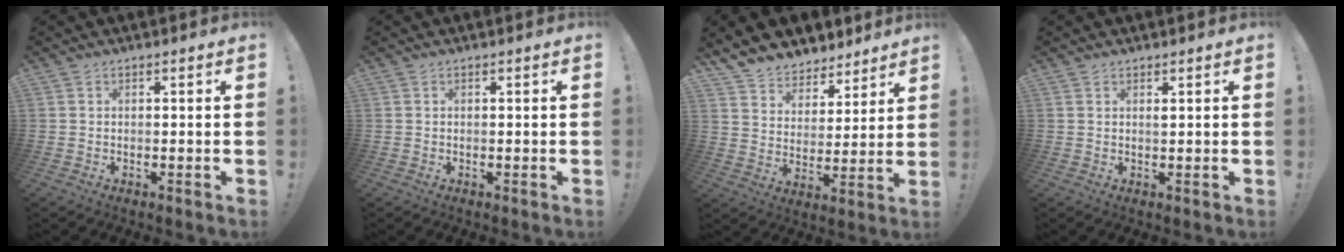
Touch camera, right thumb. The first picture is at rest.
{"total": 0.0}
{"total": 8.2, "force": [6.8, 4.6, 0.6], "torque": [-0.018, -0.065, 0.132]}
{"total": 0.7, "force": [0.6, 0.1, 0.4], "torque": [0.004, -0.005, 0.009]}